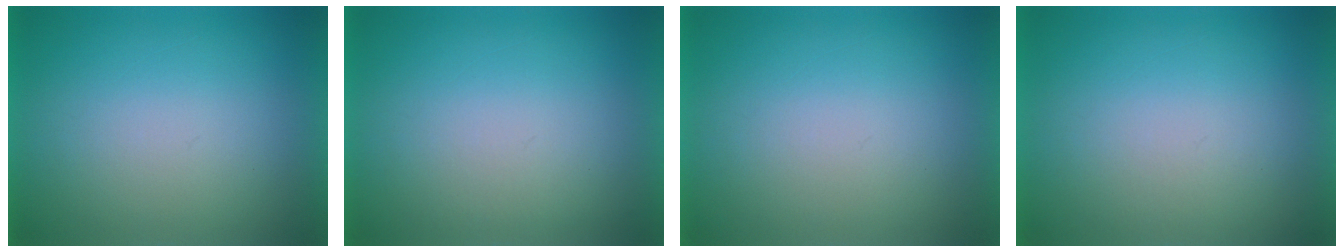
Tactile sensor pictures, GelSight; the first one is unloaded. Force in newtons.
{"total": 1.1}
{"total": 0.0}
{"total": 1.2}